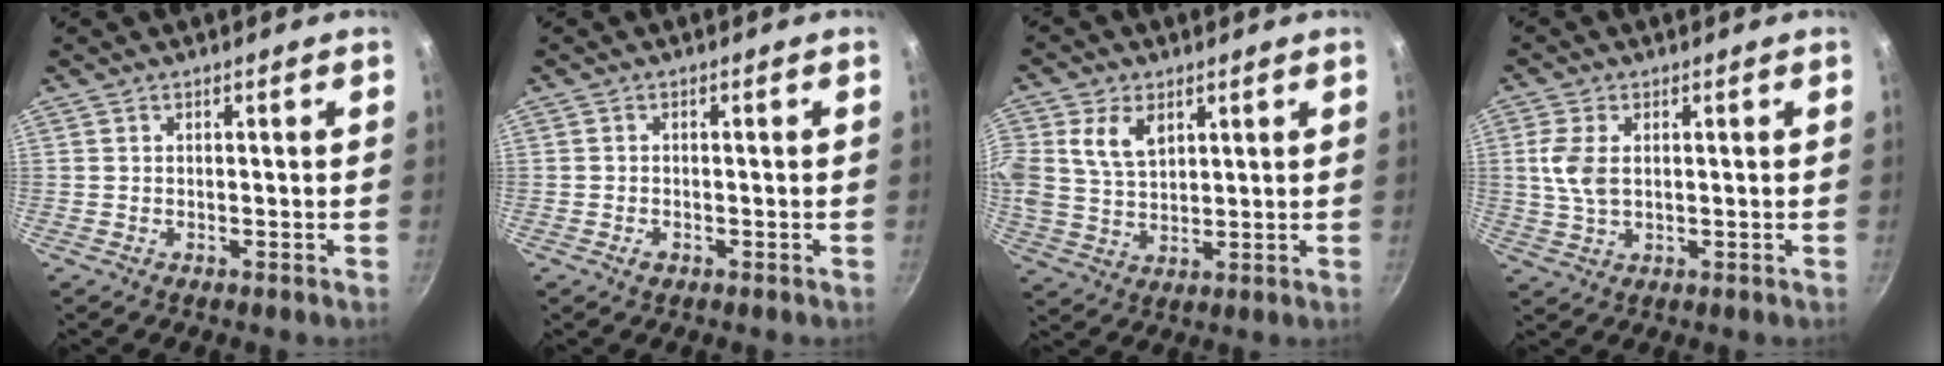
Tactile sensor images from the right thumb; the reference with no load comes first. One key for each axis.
{"total": 1.4, "fx": -0.7, "fy": 0.9, "fz": 0.7, "tx": -0.013, "ty": 0.003, "tz": -0.013}
{"total": 8.8, "fx": 3.3, "fy": 5.9, "fz": 5.7, "tx": -0.104, "ty": -0.009, "tz": 0.063}
{"total": 5.7, "fx": 0.9, "fy": 3.4, "fz": 4.6, "tx": -0.098, "ty": 0.001, "tz": 0.018}